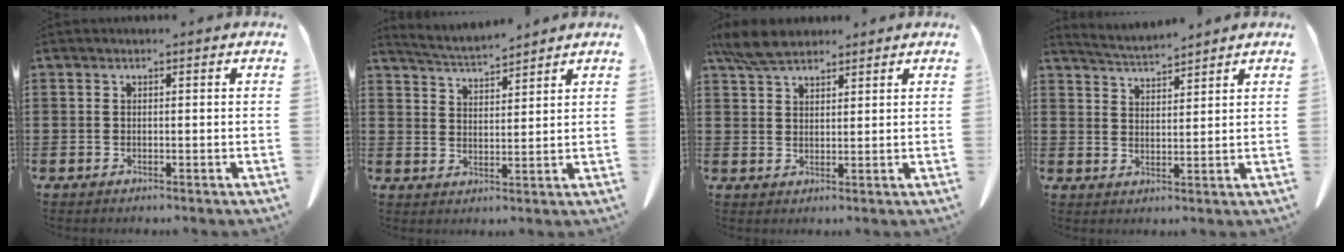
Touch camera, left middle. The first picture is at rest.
{"total": 4.2, "force": [4.2, -0.2, 0.8], "torque": [-0.028, -0.024, 0.073]}
{"total": 5.3, "force": [4.3, 1.8, 2.4], "torque": [-0.058, -0.001, 0.082]}
{"total": 3.8, "force": [3.7, -0.4, 0.6], "torque": [-0.023, -0.018, 0.067]}